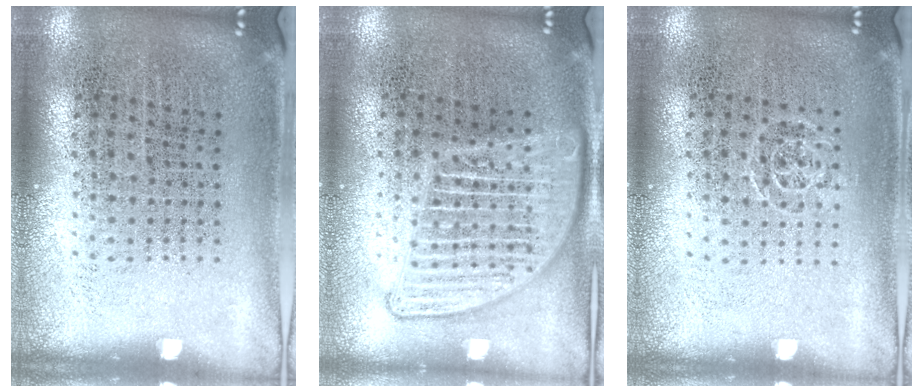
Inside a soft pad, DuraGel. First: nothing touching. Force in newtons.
{"total": 2.8, "press": 2.8, "slide": 0.3}
{"total": 0.6, "press": 0.5, "slide": 0.3}